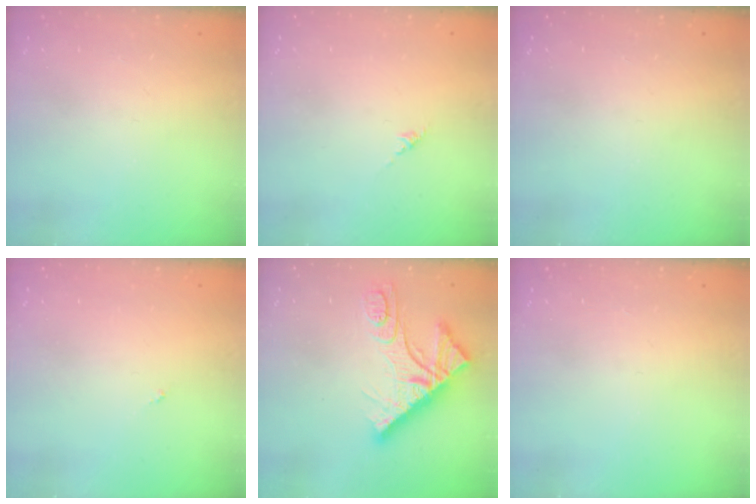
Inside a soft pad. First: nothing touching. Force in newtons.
{"total": 0.0}
{"total": 0.0}
{"total": 0.0}
{"total": 14.0, "press": 13.9, "slide": 1.3}
{"total": 0.0}